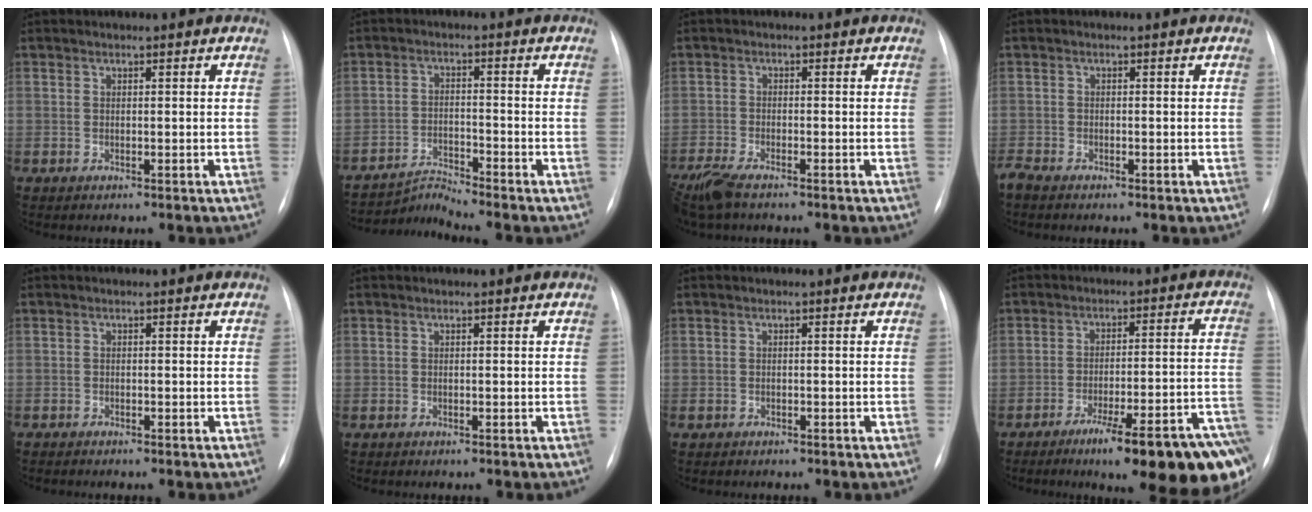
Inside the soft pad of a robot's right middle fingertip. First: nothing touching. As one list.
[{"total": 4.7, "force": [-4.1, -2.0, -1.1], "torque": [0.004, -0.014, -0.074]}, {"total": 6.1, "force": [-4.8, 1.3, 3.5], "torque": [-0.077, -0.017, -0.090]}, {"total": 1.9, "force": [-1.5, 0.7, 0.9], "torque": [-0.024, -0.004, -0.025]}, {"total": 1.1, "force": [-1.0, 0.2, 0.4], "torque": [-0.007, -0.002, -0.015]}, {"total": 0.0}, {"total": 1.1, "force": [-0.9, 0.6, 0.3], "torque": [-0.009, 0.000, -0.012]}, {"total": 20.5, "force": [-13.6, 1.7, 15.2], "torque": [-0.112, 0.019, -0.194]}]